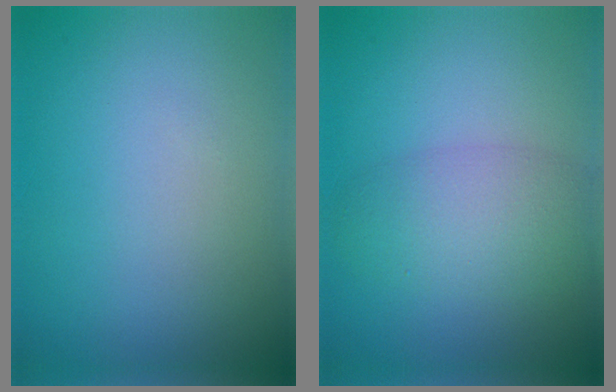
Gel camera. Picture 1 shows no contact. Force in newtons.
{"total": 4.2, "press": 4.2, "slide": 0.1}